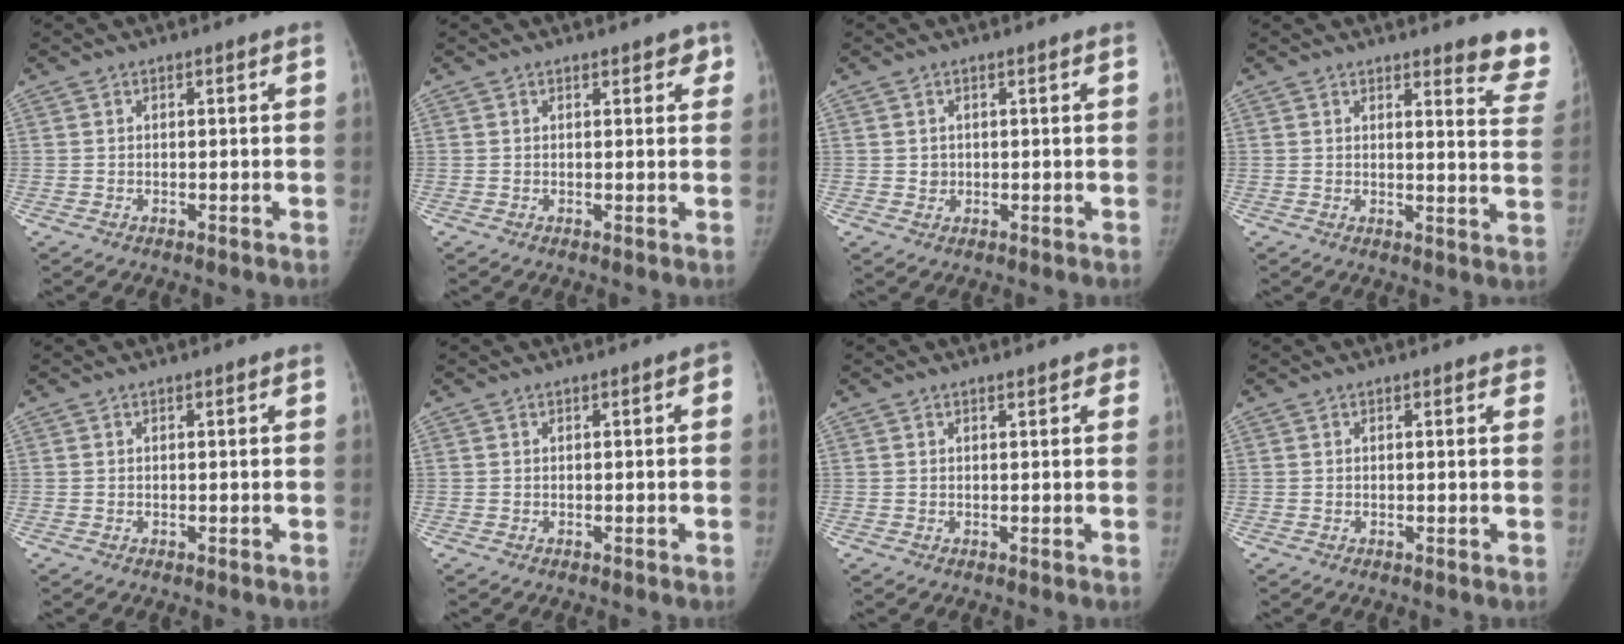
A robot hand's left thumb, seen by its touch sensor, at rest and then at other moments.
{"total": 2.5, "force": [1.6, 1.4, 1.5], "torque": [0.009, -0.003, 0.014]}
{"total": 1.2, "force": [0.1, 1.1, 0.3], "torque": [0.004, 0.001, 0.004]}
{"total": 9.6, "force": [8.8, 1.7, 3.5], "torque": [-0.005, -0.079, 0.075]}
{"total": 0.0}
{"total": 1.0, "force": [0.0, 0.5, 0.9], "torque": [-0.003, 0.005, -0.003]}
{"total": 1.6, "force": [1.1, 0.9, 0.8], "torque": [0.010, 0.002, 0.007]}
{"total": 1.5, "force": [1.1, 0.7, 0.6], "torque": [0.006, -0.001, 0.003]}